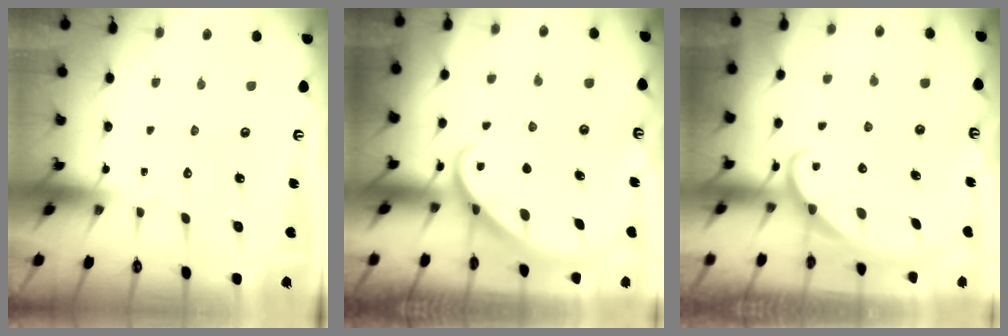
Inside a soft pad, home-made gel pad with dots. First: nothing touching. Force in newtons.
{"total": 2.7, "press": 2.7, "slide": 0.1}
{"total": 2.5, "press": 2.5, "slide": 0.3}